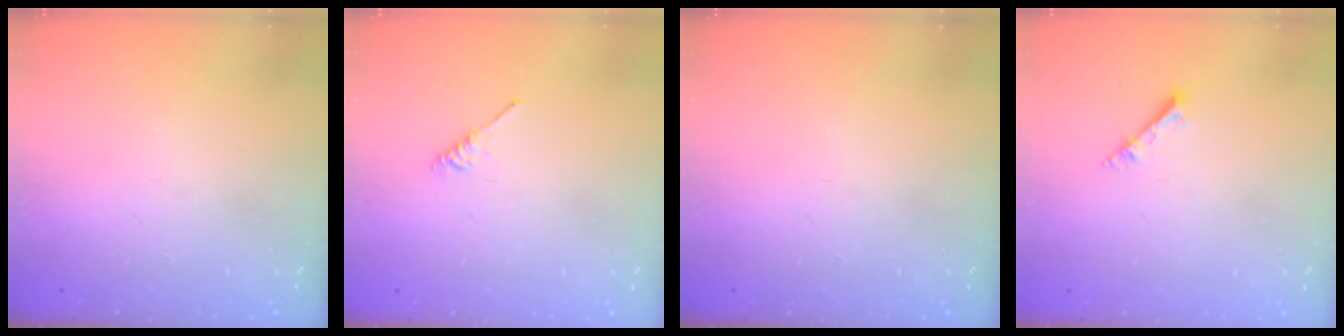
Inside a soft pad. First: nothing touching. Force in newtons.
{"total": 2.1, "press": 2.1, "slide": 0.4}
{"total": 0.0}
{"total": 2.6, "press": 2.6, "slide": 0.3}